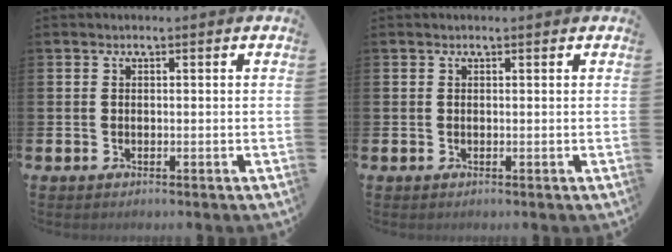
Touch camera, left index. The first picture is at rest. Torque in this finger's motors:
{"motor_torque": [0.93, -1.18, 0.02, -0.01]}